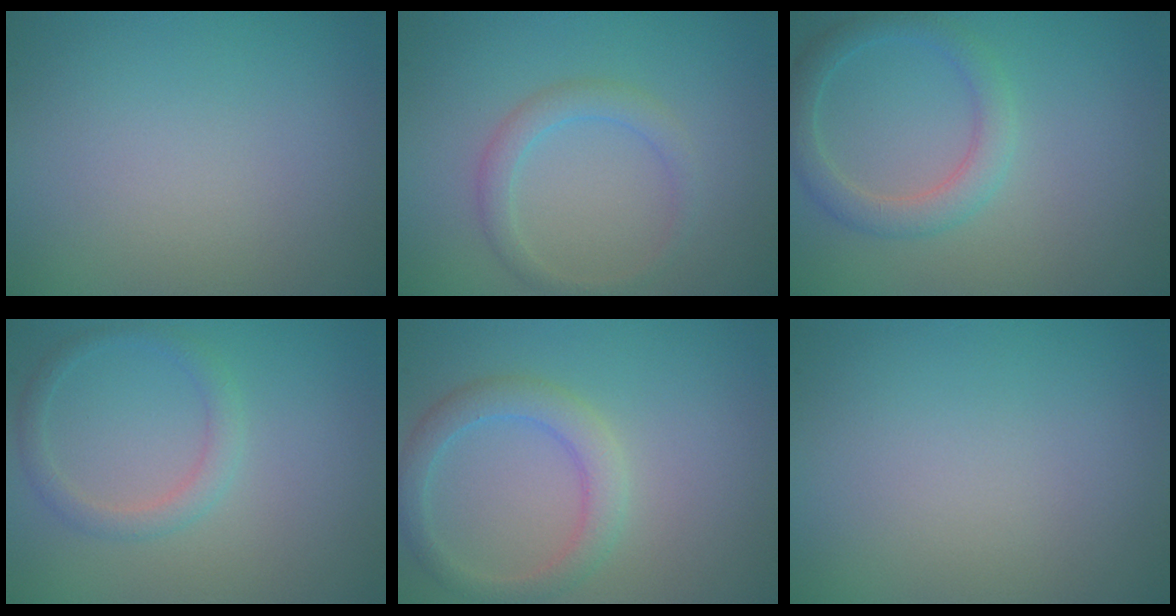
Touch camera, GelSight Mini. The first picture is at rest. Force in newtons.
{"total": 2.0, "press": 2.0, "slide": 0.1}
{"total": 2.8, "press": 2.8, "slide": 0.1}
{"total": 1.9, "press": 1.9, "slide": 0.1}
{"total": 2.9, "press": 2.9, "slide": 0.1}
{"total": 0.0}